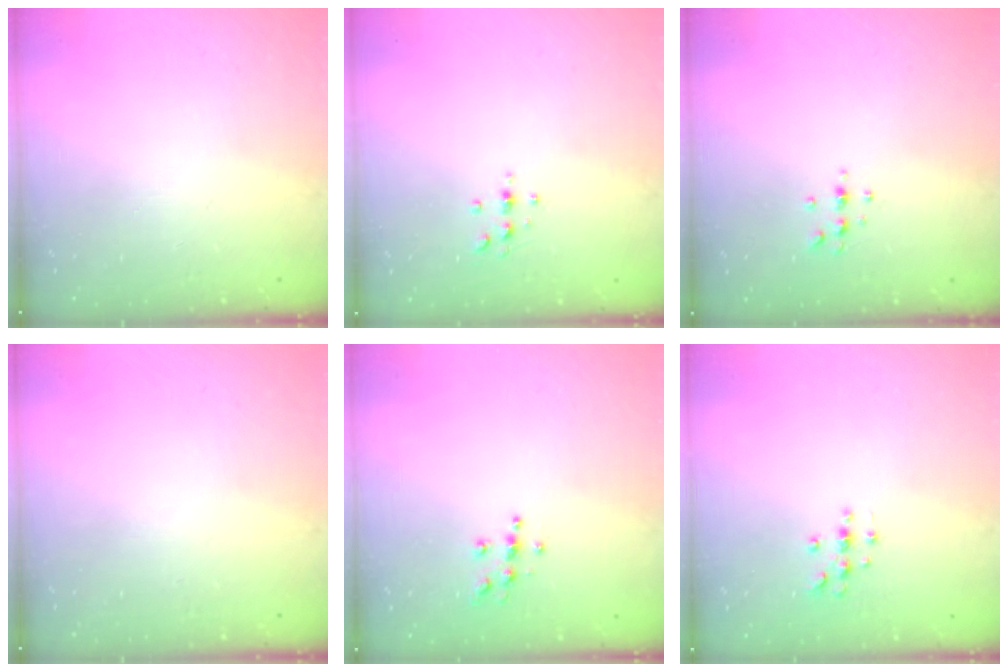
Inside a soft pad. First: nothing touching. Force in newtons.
{"total": 3.5, "press": 3.4, "slide": 0.3}
{"total": 5.0, "press": 4.9, "slide": 0.9}
{"total": 0.0}
{"total": 6.2, "press": 6.1, "slide": 0.6}
{"total": 3.7, "press": 3.7, "slide": 0.4}